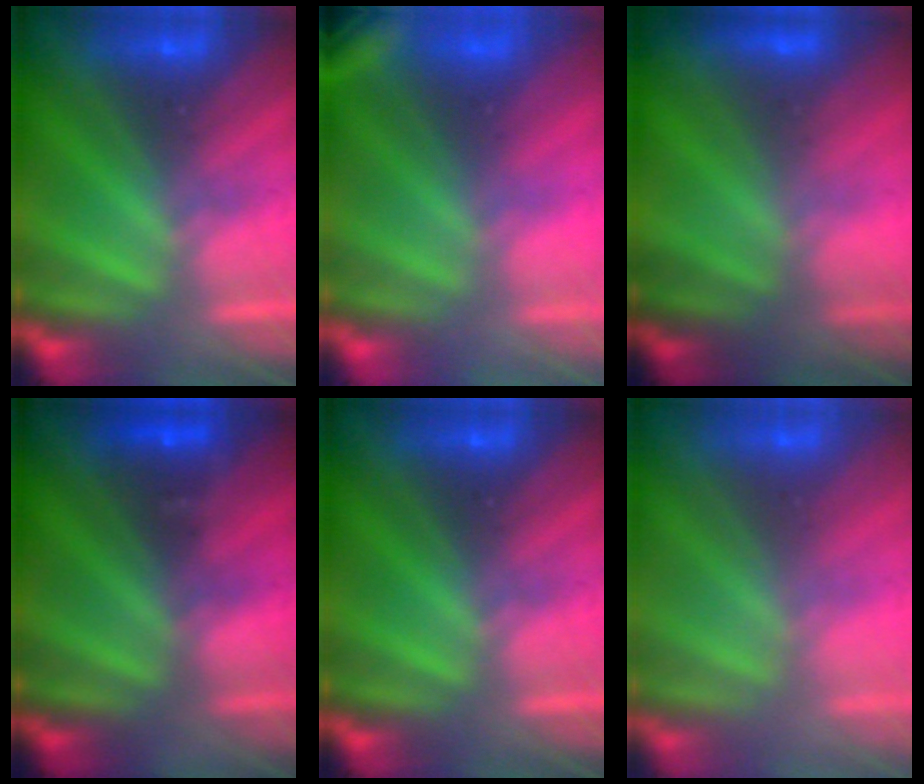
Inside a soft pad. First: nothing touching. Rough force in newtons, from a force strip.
{"total": 2.8}
{"total": 4.6}
{"total": 3.3}
{"total": 0.0}
{"total": 2.7}